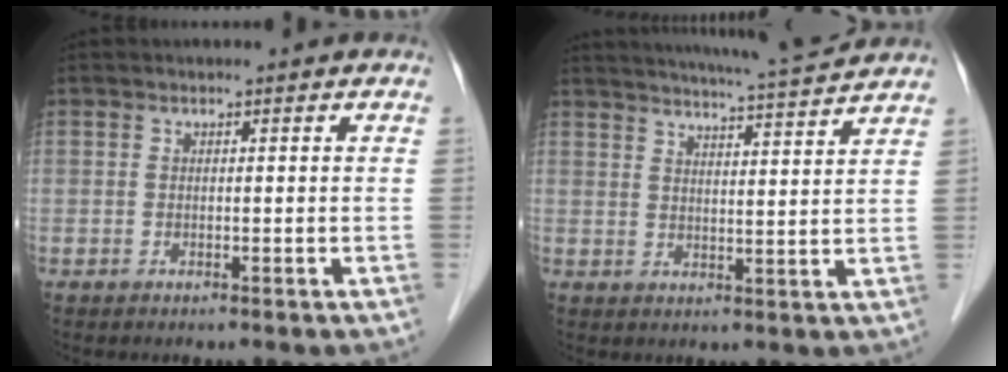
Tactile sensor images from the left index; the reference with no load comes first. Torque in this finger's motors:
{"motor_torque": [0.09, -0.21, 0.30, 0.08]}